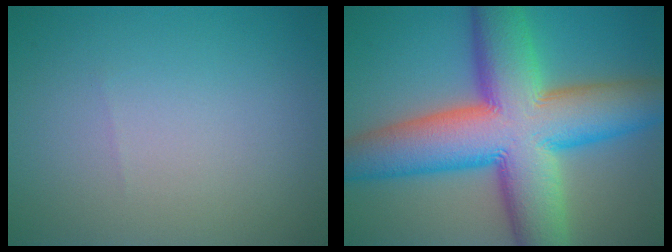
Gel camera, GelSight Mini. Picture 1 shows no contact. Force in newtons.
{"total": 15.7, "press": 15.7, "slide": 0.5}